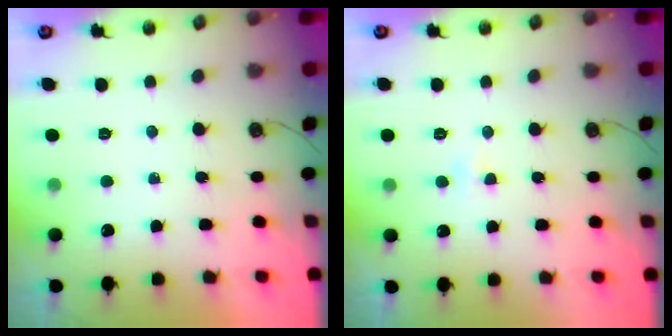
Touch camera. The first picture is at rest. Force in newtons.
{"total": 2.1, "press": 2.0, "slide": 0.3}